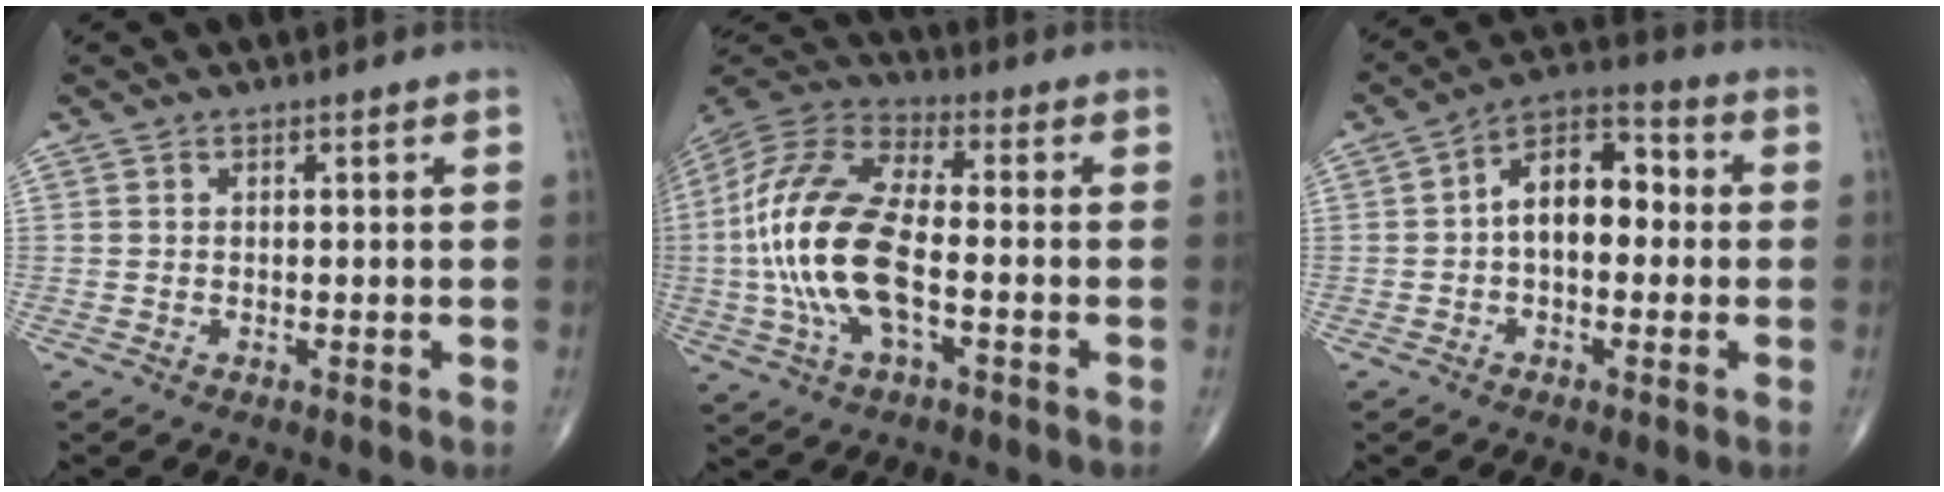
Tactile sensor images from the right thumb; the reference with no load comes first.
{"total": 19.3, "force": [-2.5, 8.5, 17.1], "torque": [-0.372, 0.024, -0.049]}
{"total": 10.8, "force": [0.1, 6.5, 8.6], "torque": [-0.117, 0.037, -0.013]}